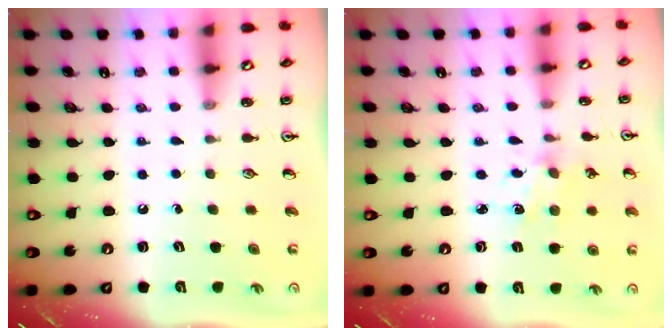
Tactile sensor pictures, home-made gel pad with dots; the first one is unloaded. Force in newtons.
{"total": 2.3, "press": 2.3, "slide": 0.3}